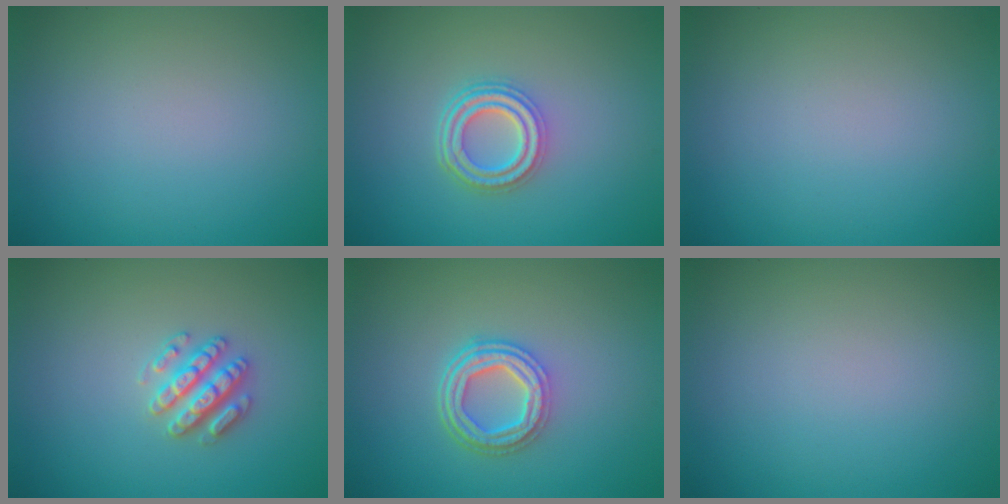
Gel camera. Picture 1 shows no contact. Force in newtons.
{"total": 3.8, "press": 3.0, "slide": 2.3}
{"total": 0.0}
{"total": 2.9, "press": 2.8, "slide": 0.6}
{"total": 4.4, "press": 3.3, "slide": 2.8}
{"total": 0.0}